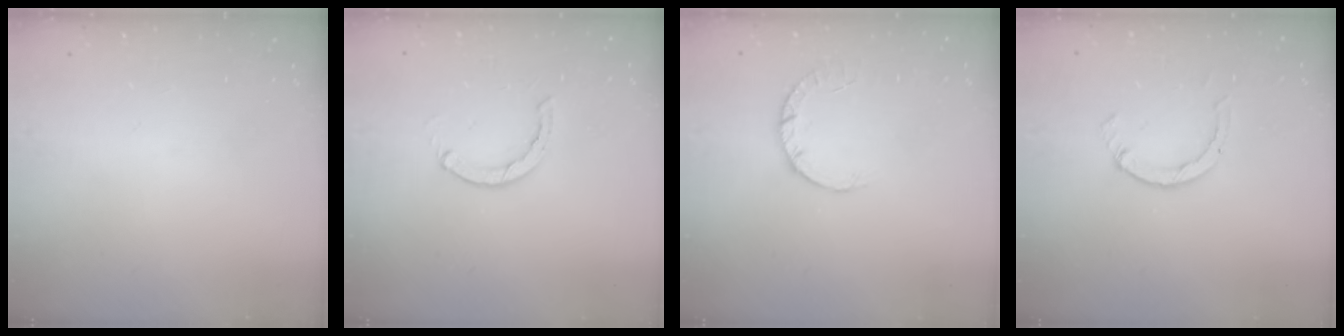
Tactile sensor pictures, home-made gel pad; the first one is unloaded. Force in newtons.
{"total": 2.8, "press": 2.7, "slide": 0.4}
{"total": 2.8, "press": 2.8, "slide": 0.4}
{"total": 2.3, "press": 2.3, "slide": 0.3}